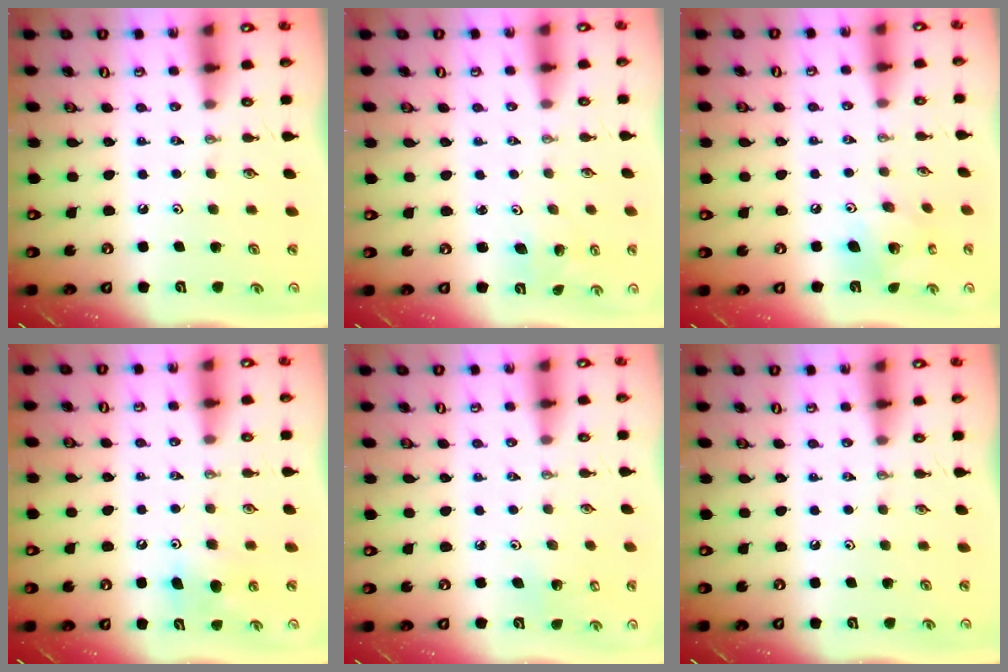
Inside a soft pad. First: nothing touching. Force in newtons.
{"total": 2.0, "press": 2.0, "slide": 0.1}
{"total": 10.4, "press": 10.3, "slide": 0.9}
{"total": 7.5, "press": 7.4, "slide": 1.3}
{"total": 3.0, "press": 3.0, "slide": 0.2}
{"total": 0.0}